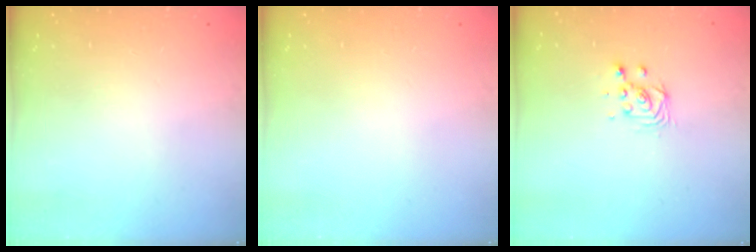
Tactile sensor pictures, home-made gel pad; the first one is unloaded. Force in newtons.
{"total": 0.0}
{"total": 3.5, "press": 3.5, "slide": 0.2}